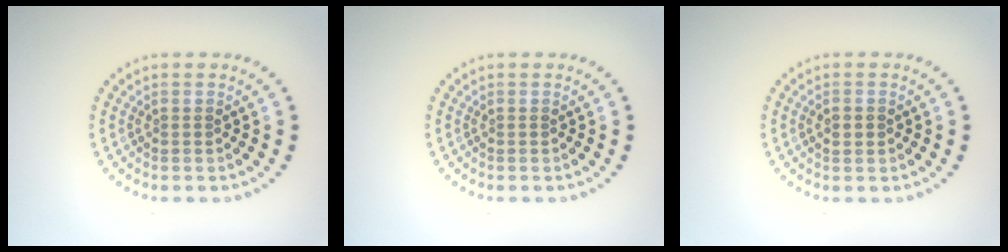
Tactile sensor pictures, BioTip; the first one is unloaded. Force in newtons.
{"total": 0.0}
{"total": 1.5, "press": 1.5, "slide": 0.1}